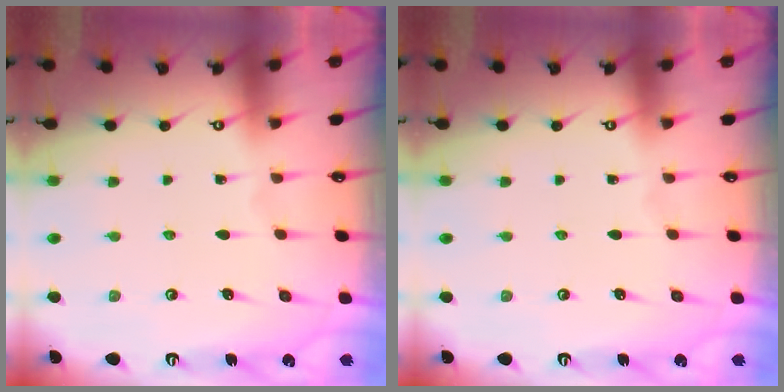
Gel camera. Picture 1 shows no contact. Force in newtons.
{"total": 0.0}